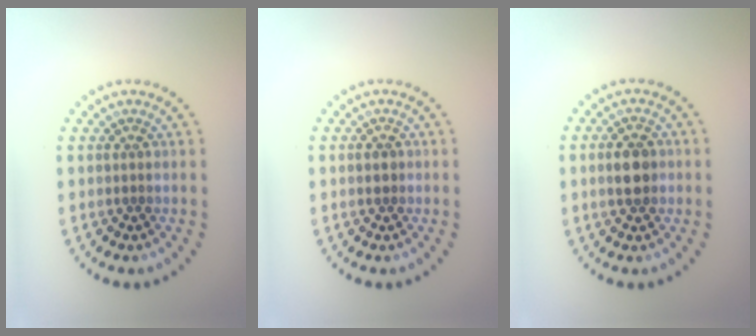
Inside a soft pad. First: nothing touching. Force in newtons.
{"total": 1.2, "press": 1.2, "slide": 0.2}
{"total": 3.3, "press": 3.3, "slide": 0.1}